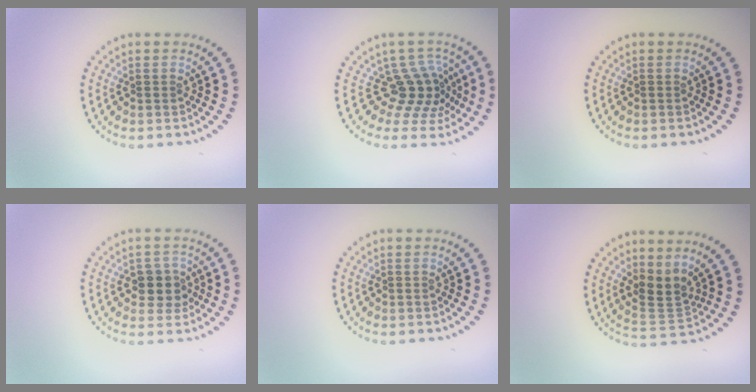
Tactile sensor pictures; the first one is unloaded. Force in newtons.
{"total": 4.0, "press": 2.8, "slide": 2.8}
{"total": 0.0}
{"total": 2.7, "press": 2.5, "slide": 0.9}
{"total": 0.0}
{"total": 2.8, "press": 1.9, "slide": 2.1}